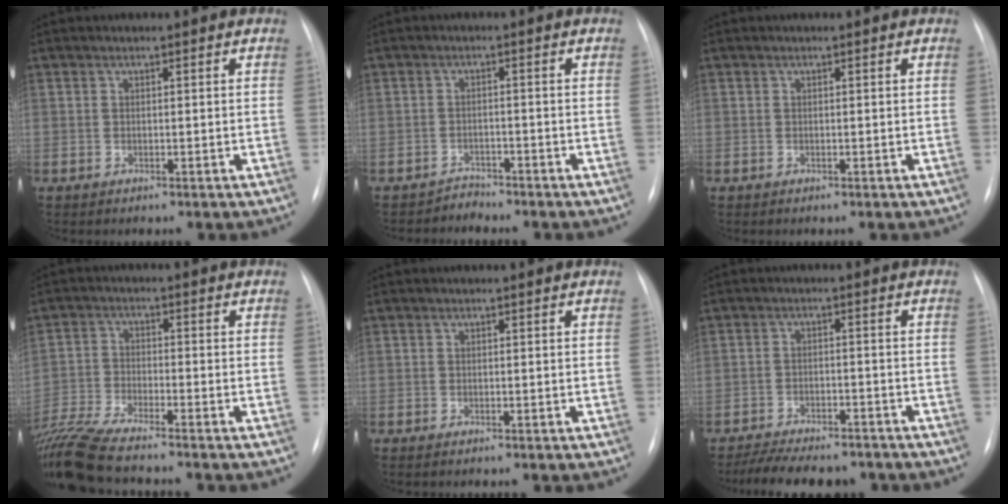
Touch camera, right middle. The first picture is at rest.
{"total": 1.9, "force": [-1.6, 0.2, -1.0], "torque": [0.029, -0.007, -0.026]}
{"total": 0.0}
{"total": 10.6, "force": [-9.5, -0.5, 4.5], "torque": [-0.088, -0.018, -0.170]}
{"total": 0.8, "force": [-0.6, 0.1, 0.5], "torque": [-0.003, -0.001, -0.003]}
{"total": 12.7, "force": [-11.1, 3.8, 5.1], "torque": [-0.087, 0.005, -0.152]}